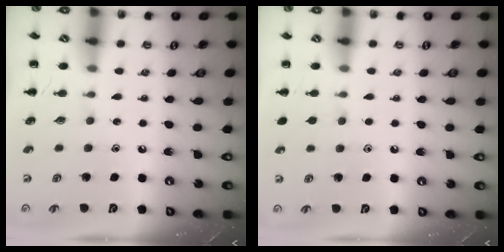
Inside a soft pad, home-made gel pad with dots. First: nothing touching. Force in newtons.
{"total": 1.5, "press": 1.3, "slide": 0.7}